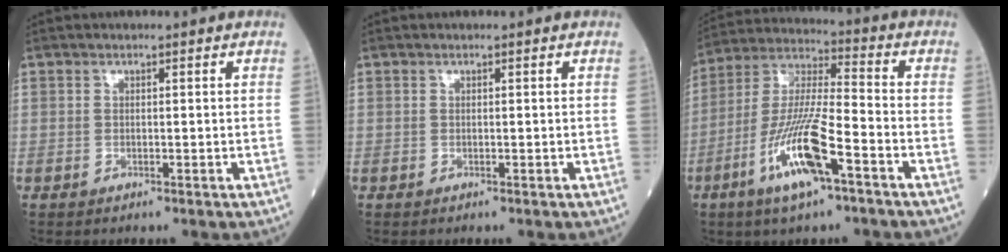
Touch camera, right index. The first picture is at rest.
{"total": 0.0}
{"total": 13.7, "force": [-6.3, 1.9, 12.0], "torque": [-0.244, -0.011, -0.120]}